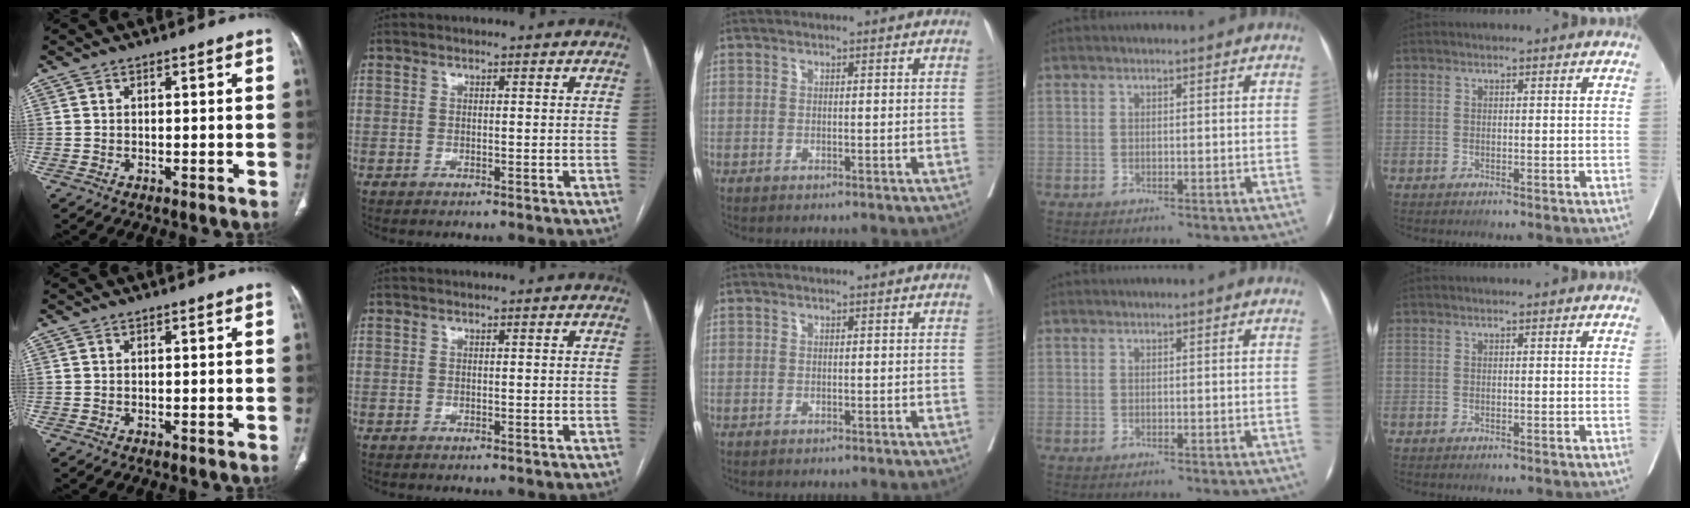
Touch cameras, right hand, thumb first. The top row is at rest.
{}